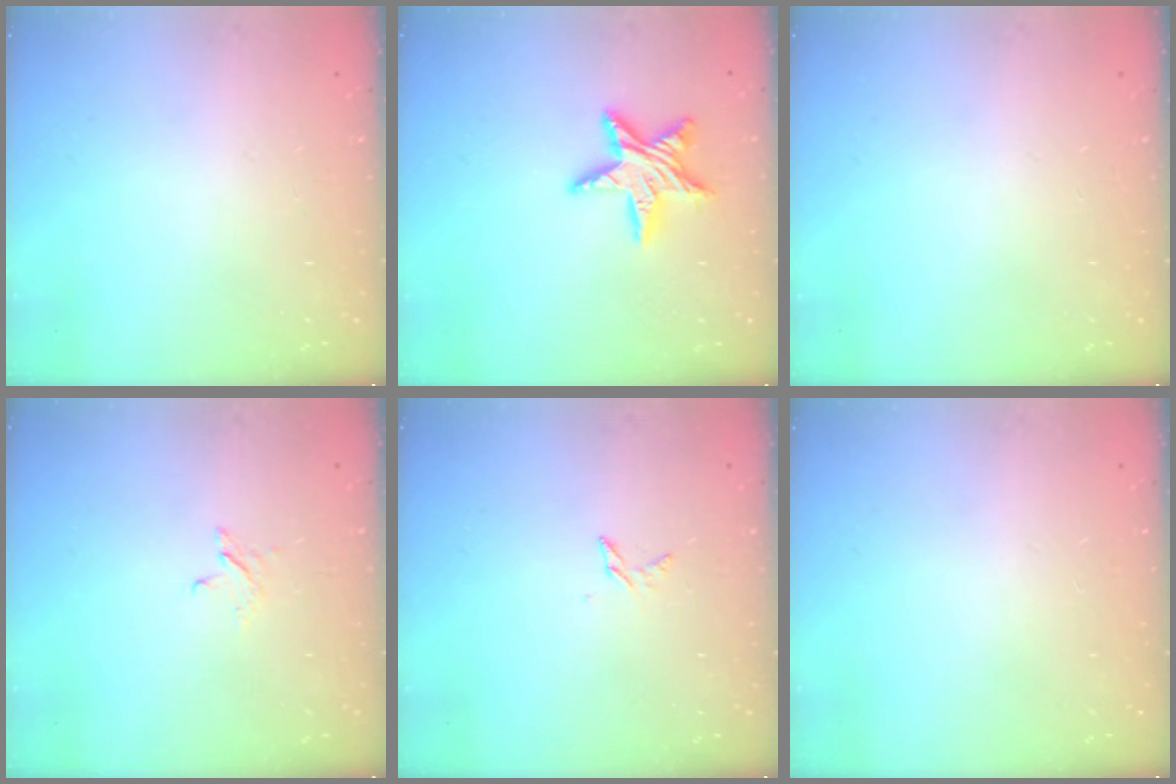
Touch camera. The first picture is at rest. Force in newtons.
{"total": 11.3, "press": 11.2, "slide": 0.8}
{"total": 0.0}
{"total": 2.8, "press": 2.8, "slide": 0.3}
{"total": 3.4, "press": 3.3, "slide": 0.3}
{"total": 0.0}